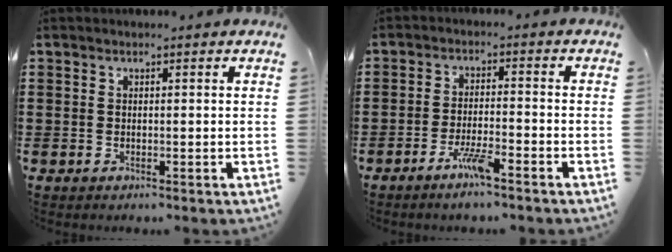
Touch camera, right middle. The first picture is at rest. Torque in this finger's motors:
{"motor_torque": [2.14, 0.00, 0.10, 0.14]}